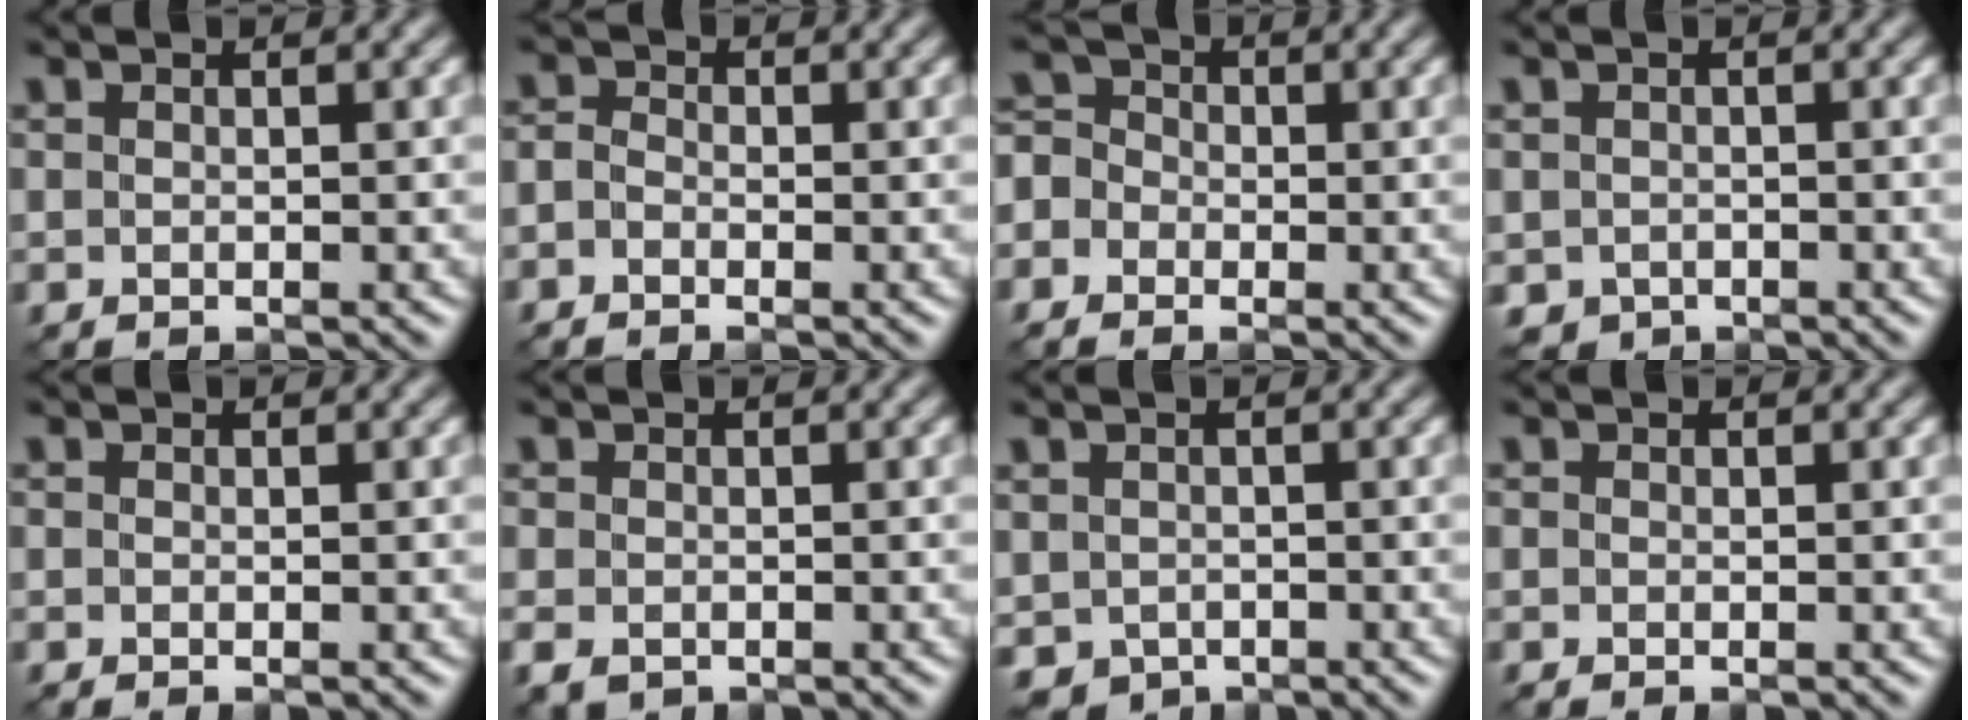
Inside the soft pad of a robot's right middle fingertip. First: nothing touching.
{"total": 1.3, "force": [-0.8, 0.8, 0.6], "torque": [-0.013, 0.003, -0.023]}
{"total": 4.0, "force": [-1.6, 3.5, 1.1], "torque": [-0.009, 0.014, -0.055]}
{"total": 1.6, "force": [-0.9, 1.2, 0.4], "torque": [-0.010, -0.007, -0.020]}
{"total": 0.0}
{"total": 1.5, "force": [-0.7, 1.1, 0.7], "torque": [-0.018, -0.008, -0.018]}
{"total": 2.6, "force": [-1.2, 2.0, 1.1], "torque": [-0.028, -0.007, -0.026]}
{"total": 0.0}